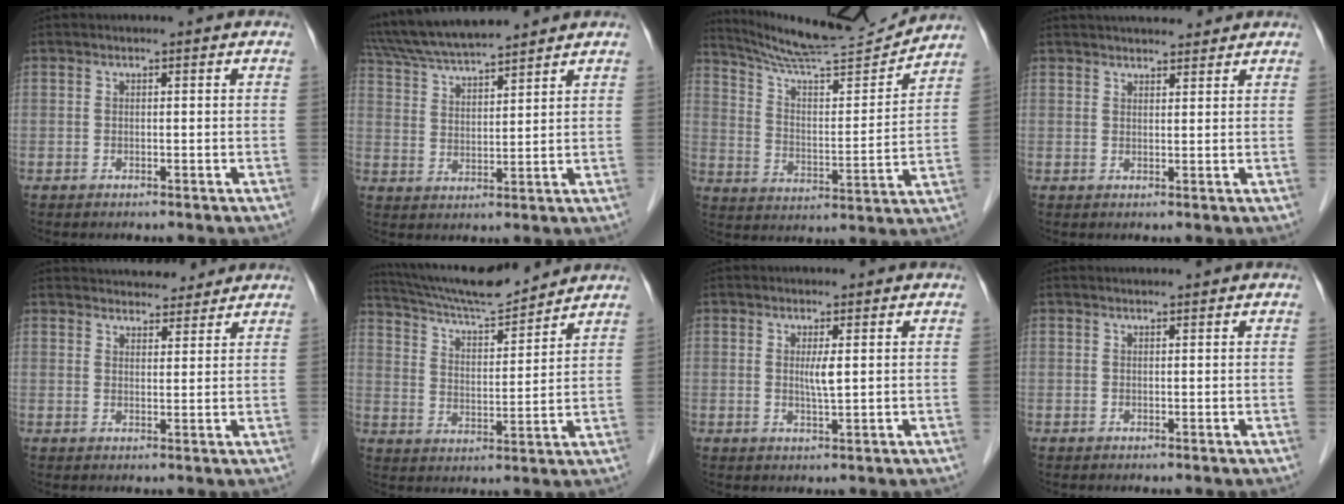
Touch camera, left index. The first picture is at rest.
{"total": 13.1, "force": [11.9, 1.0, 5.3], "torque": [-0.104, 0.028, 0.216]}
{"total": 16.2, "force": [15.6, -0.1, 4.3], "torque": [-0.083, -0.013, 0.251]}
{"total": 7.7, "force": [7.1, 1.8, 2.7], "torque": [-0.033, 0.022, 0.097]}
{"total": 8.6, "force": [8.1, 2.5, 1.5], "torque": [-0.006, 0.014, 0.104]}
{"total": 13.7, "force": [12.9, 0.9, 4.4], "torque": [-0.085, 0.009, 0.221]}
{"total": 2.1, "force": [0.5, 0.0, 2.1], "torque": [-0.044, -0.005, 0.011]}
{"total": 0.9, "force": [0.9, 0.0, 0.2], "torque": [-0.005, 0.008, 0.017]}